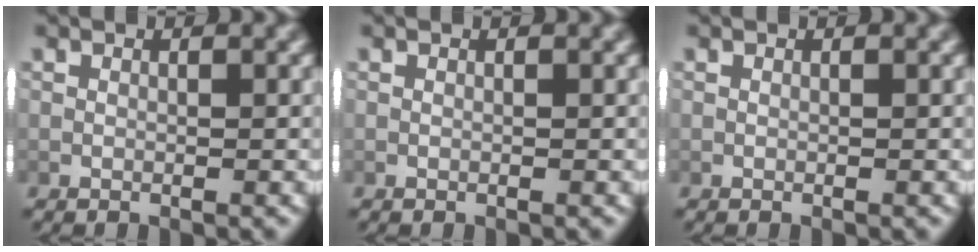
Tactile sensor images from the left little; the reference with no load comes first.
{"total": 0.0}
{"total": 0.0}